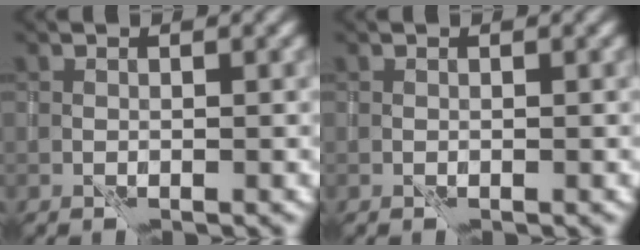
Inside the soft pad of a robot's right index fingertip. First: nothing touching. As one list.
[{"total": 0.0}]